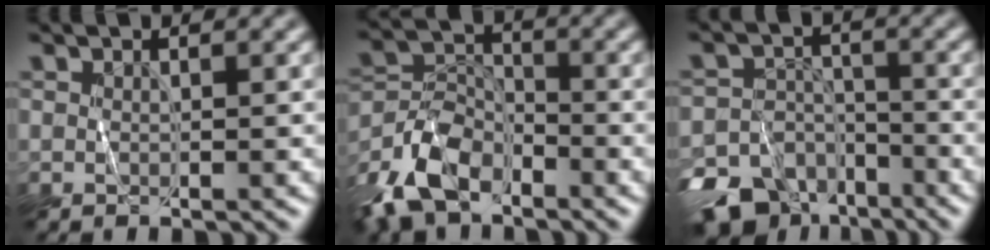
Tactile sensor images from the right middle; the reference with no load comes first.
{"total": 6.7, "force": [-5.2, 3.1, 2.9], "torque": [-0.064, 0.002, -0.113]}
{"total": 11.9, "force": [-8.8, 7.5, 2.9], "torque": [-0.055, -0.030, -0.161]}